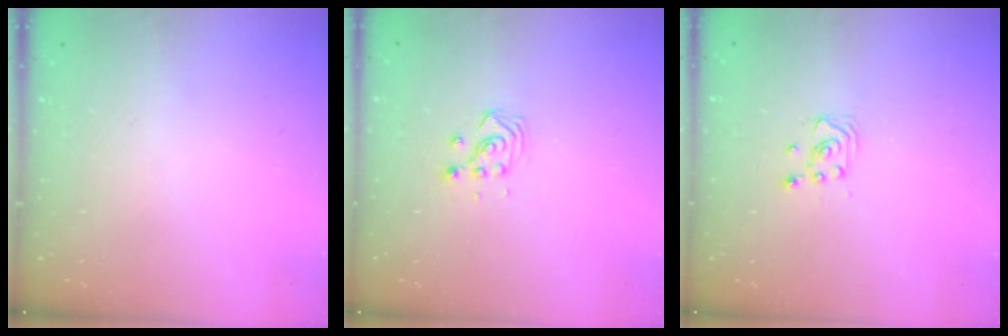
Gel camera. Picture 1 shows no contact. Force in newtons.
{"total": 2.9, "press": 2.9, "slide": 0.4}
{"total": 2.2, "press": 2.2, "slide": 0.3}